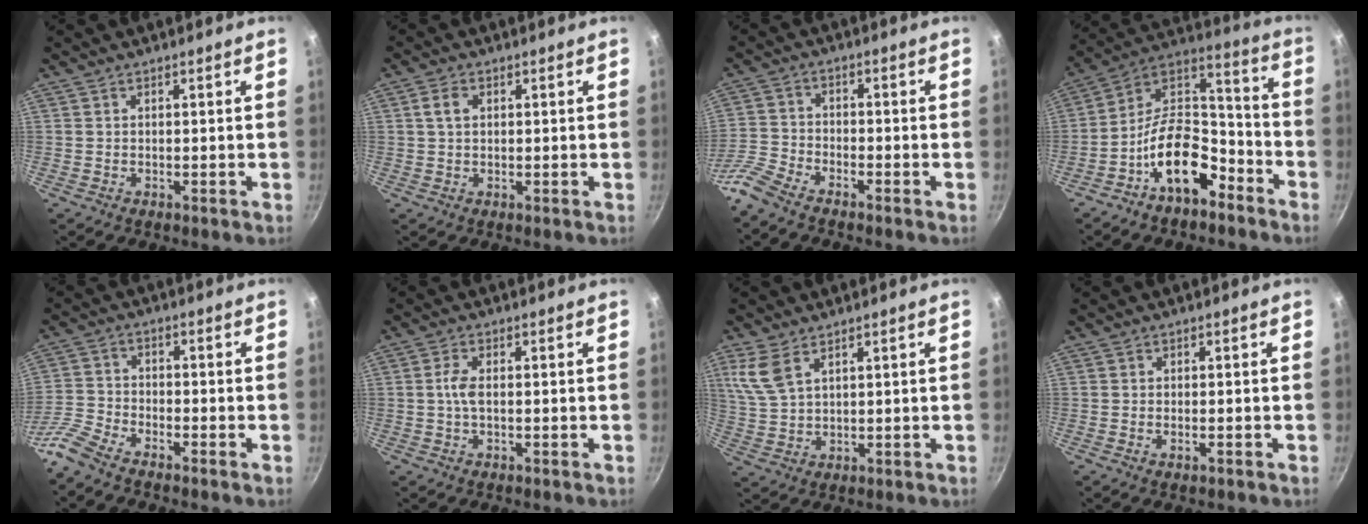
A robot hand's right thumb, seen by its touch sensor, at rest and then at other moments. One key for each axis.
{"total": 3.0, "fx": 0.8, "fy": 2.1, "fz": 2.0, "tx": -0.032, "ty": 0.005, "tz": 0.013}
{"total": 6.4, "fx": -5.4, "fy": 2.0, "fz": 2.8, "tx": -0.068, "ty": 0.037, "tz": -0.128}
{"total": 16.1, "fx": -8.5, "fy": 8.8, "fz": 10.5, "tx": -0.137, "ty": 0.093, "tz": -0.157}
{"total": 6.5, "fx": -5.4, "fy": 2.0, "fz": 2.9, "tx": -0.070, "ty": 0.037, "tz": -0.127}
{"total": 3.0, "fx": 0.0, "fy": 1.3, "fz": 2.8, "tx": -0.066, "ty": 0.005, "tz": -0.003}
{"total": 6.6, "fx": 3.6, "fy": 3.4, "fz": 4.4, "tx": -0.091, "ty": -0.014, "tz": 0.081}
{"total": 1.3, "fx": -0.5, "fy": 0.5, "fz": 1.1, "tx": -0.021, "ty": 0.002, "tz": -0.011}